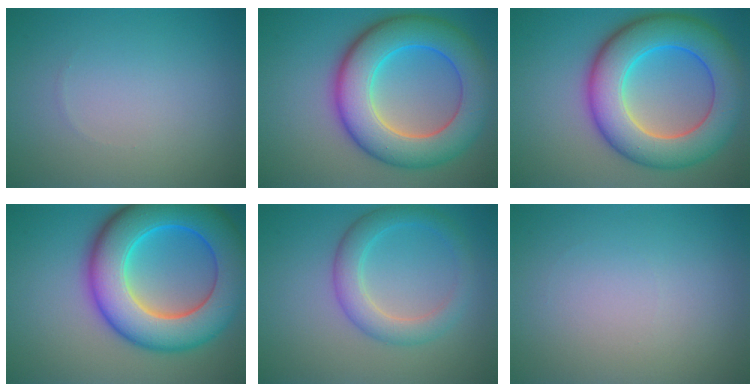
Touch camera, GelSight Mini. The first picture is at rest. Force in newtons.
{"total": 10.0, "press": 10.0, "slide": 0.2}
{"total": 10.6, "press": 10.6, "slide": 0.3}
{"total": 12.2, "press": 12.2, "slide": 0.2}
{"total": 3.7, "press": 3.7, "slide": 0.3}
{"total": 0.0}